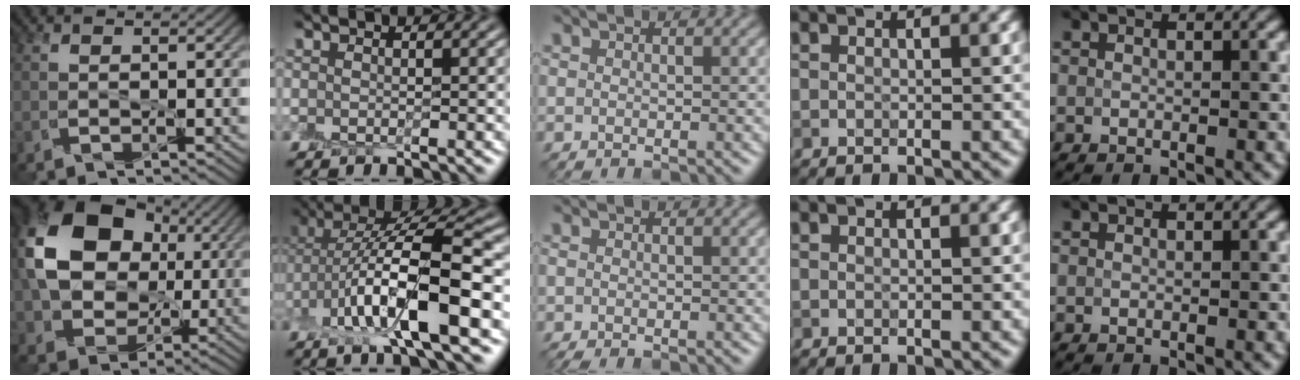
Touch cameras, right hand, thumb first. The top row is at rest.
{"thumb": {"total": 16.8, "force": [2.9, 13.0, 10.2], "torque": [-0.203, 0.008, 0.052]}, "index": {"total": 10.4, "force": [-2.4, 3.3, 9.5], "torque": [-0.179, 0.007, -0.052]}, "middle": {"total": 0.8, "force": [-0.4, 0.3, 0.6], "torque": [-0.019, 0.000, -0.007]}}